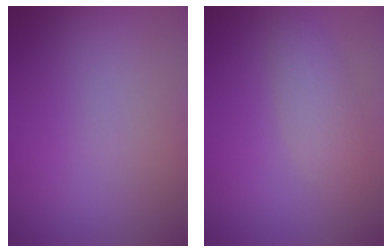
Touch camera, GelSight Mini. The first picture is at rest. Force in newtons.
{"total": 2.4, "press": 2.4, "slide": 0.1}